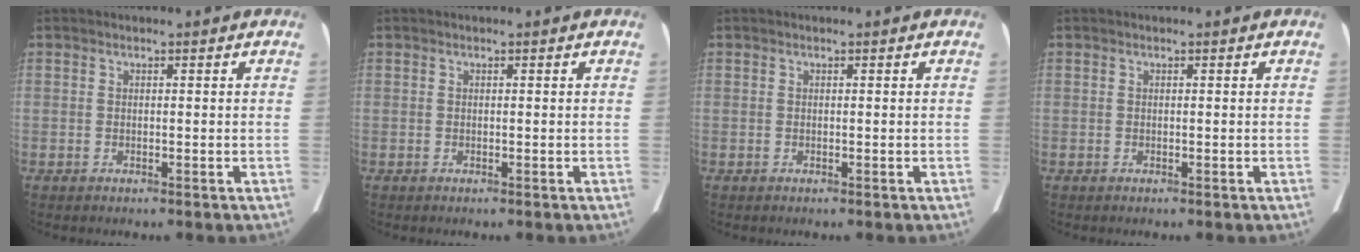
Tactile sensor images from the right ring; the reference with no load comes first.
{"total": 0.0}
{"total": 0.0}
{"total": 0.0}